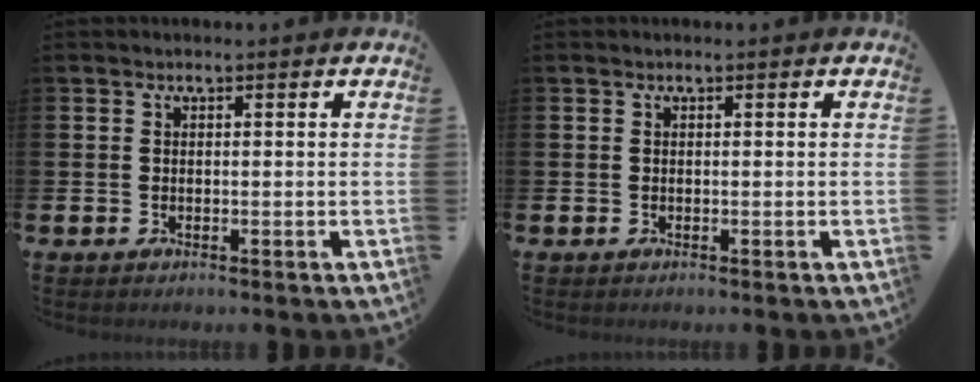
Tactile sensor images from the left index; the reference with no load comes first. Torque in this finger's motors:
{"motor_torque": [0.00, 0.00, 0.02, 0.00]}